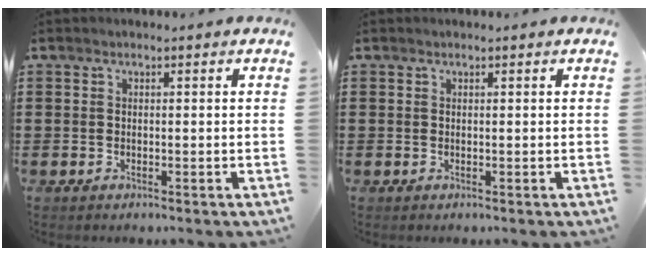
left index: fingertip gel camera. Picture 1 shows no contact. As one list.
[{"total": 0.0}]